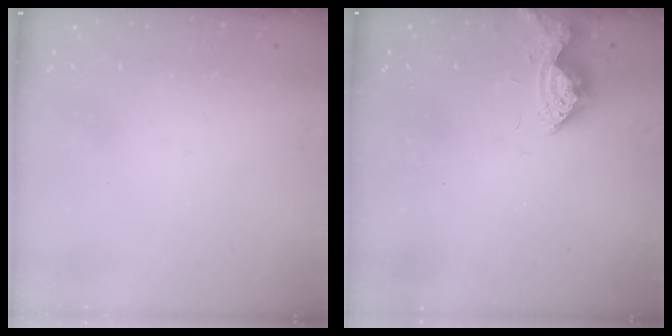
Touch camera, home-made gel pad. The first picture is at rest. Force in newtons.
{"total": 9.7, "press": 9.7, "slide": 0.4}